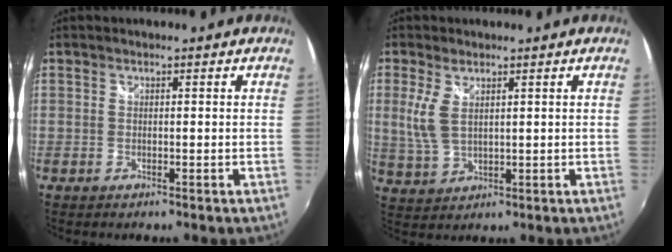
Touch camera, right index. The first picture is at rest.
{"total": 5.7, "force": [1.8, 2.8, 4.7], "torque": [-0.104, 0.000, 0.042]}